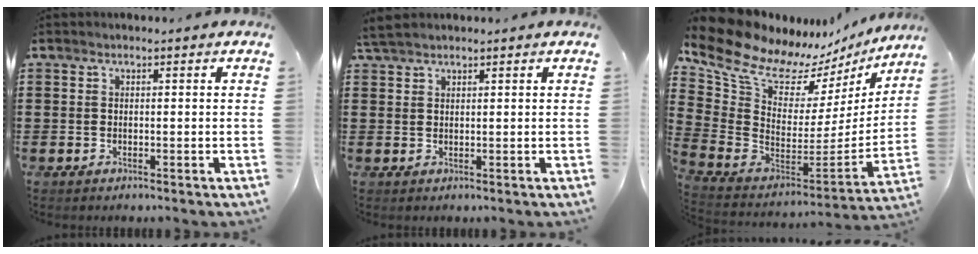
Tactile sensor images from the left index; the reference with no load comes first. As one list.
[{"total": 1.7, "force": [1.6, 0.3, 0.4], "torque": [-0.012, 0.004, 0.030]}, {"total": 11.2, "force": [8.9, 5.0, 4.6], "torque": [-0.151, -0.076, 0.155]}]